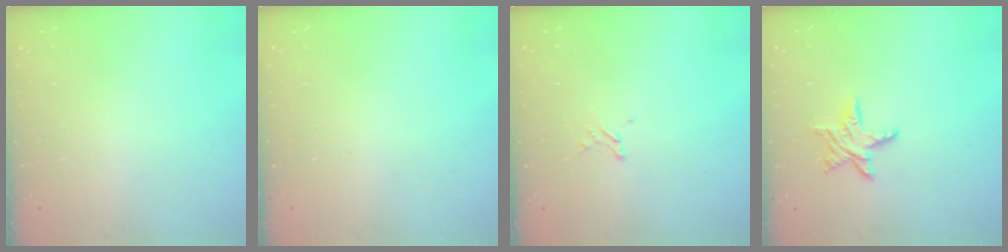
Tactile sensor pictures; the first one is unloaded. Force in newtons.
{"total": 0.0}
{"total": 1.6, "press": 1.6, "slide": 0.2}
{"total": 8.8, "press": 8.8, "slide": 0.6}